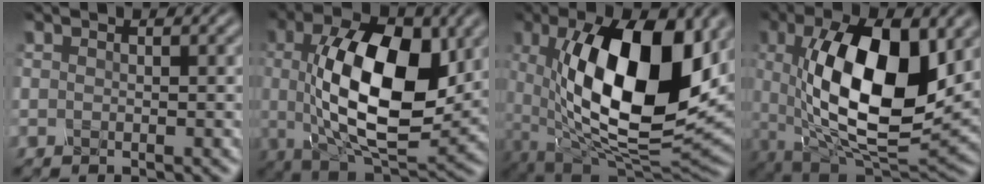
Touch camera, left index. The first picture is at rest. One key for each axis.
{"total": 12.4, "fx": 1.2, "fy": 5.8, "fz": 11.0, "tx": -0.176, "ty": 0.001, "tz": 0.016}
{"total": 15.4, "fx": 2.1, "fy": 7.0, "fz": 13.6, "tx": -0.222, "ty": -0.014, "tz": 0.034}
{"total": 14.0, "fx": 1.7, "fy": 6.2, "fz": 12.4, "tx": -0.204, "ty": -0.012, "tz": 0.026}